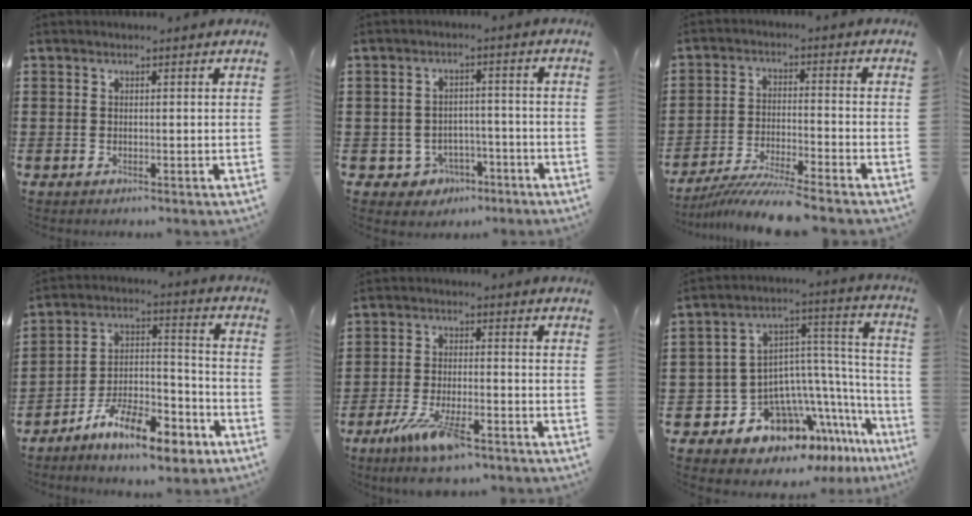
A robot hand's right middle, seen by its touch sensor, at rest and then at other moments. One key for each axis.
{"total": 3.3, "fx": -2.4, "fy": 2.2, "fz": 0.7, "tx": -0.022, "ty": 0.005, "tz": -0.051}
{"total": 6.0, "fx": -5.6, "fy": -0.5, "fz": 2.1, "tx": -0.051, "ty": -0.021, "tz": -0.110}
{"total": 12.3, "fx": -9.3, "fy": 3.6, "fz": 7.2, "tx": -0.113, "ty": 0.044, "tz": -0.168}
{"total": 8.7, "fx": -5.3, "fy": 2.1, "fz": 6.5, "tx": -0.140, "ty": -0.015, "tz": -0.096}
{"total": 9.6, "fx": -6.4, "fy": 6.0, "fz": 3.9, "tx": -0.100, "ty": -0.020, "tz": -0.117}